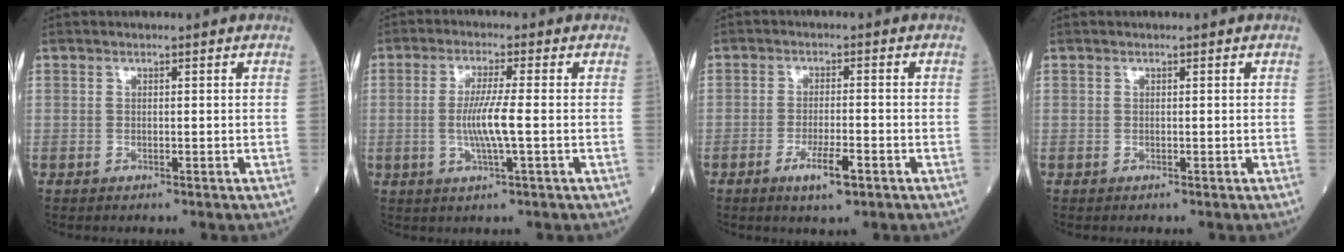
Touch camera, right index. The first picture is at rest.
{"total": 5.8, "force": [-0.7, -0.2, 5.8], "torque": [-0.115, -0.005, -0.014]}
{"total": 6.2, "force": [-3.3, 0.9, 5.2], "torque": [-0.094, -0.006, -0.054]}
{"total": 0.0}